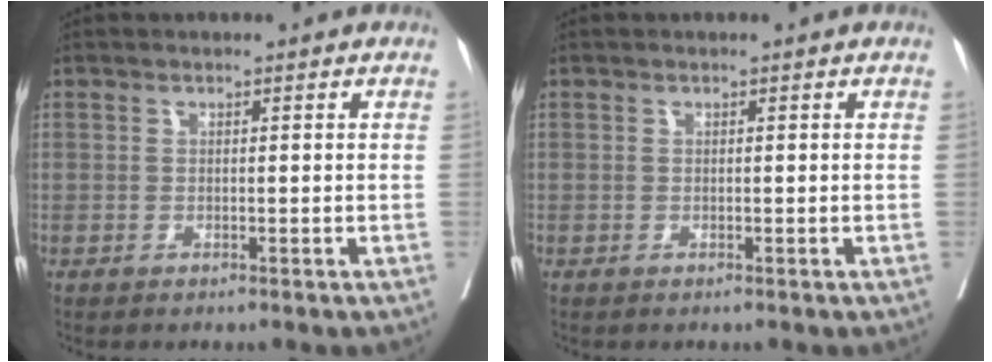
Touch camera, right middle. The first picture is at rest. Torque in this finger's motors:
{"motor_torque": [-0.01, 0.01, 0.00, 0.00]}